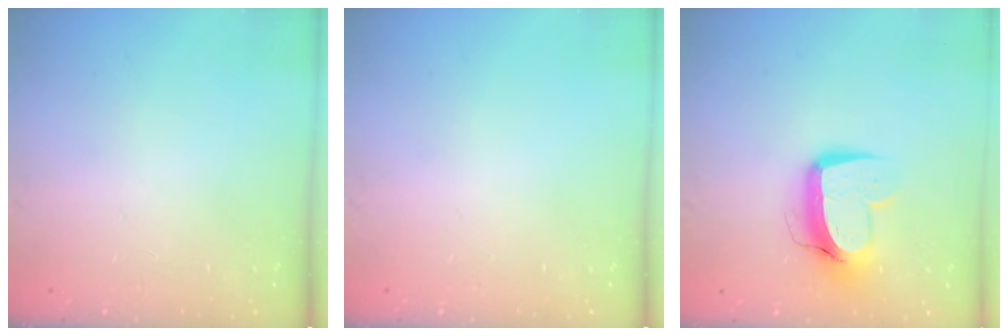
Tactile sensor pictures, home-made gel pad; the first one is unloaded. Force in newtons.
{"total": 0.0}
{"total": 12.3, "press": 12.2, "slide": 1.3}